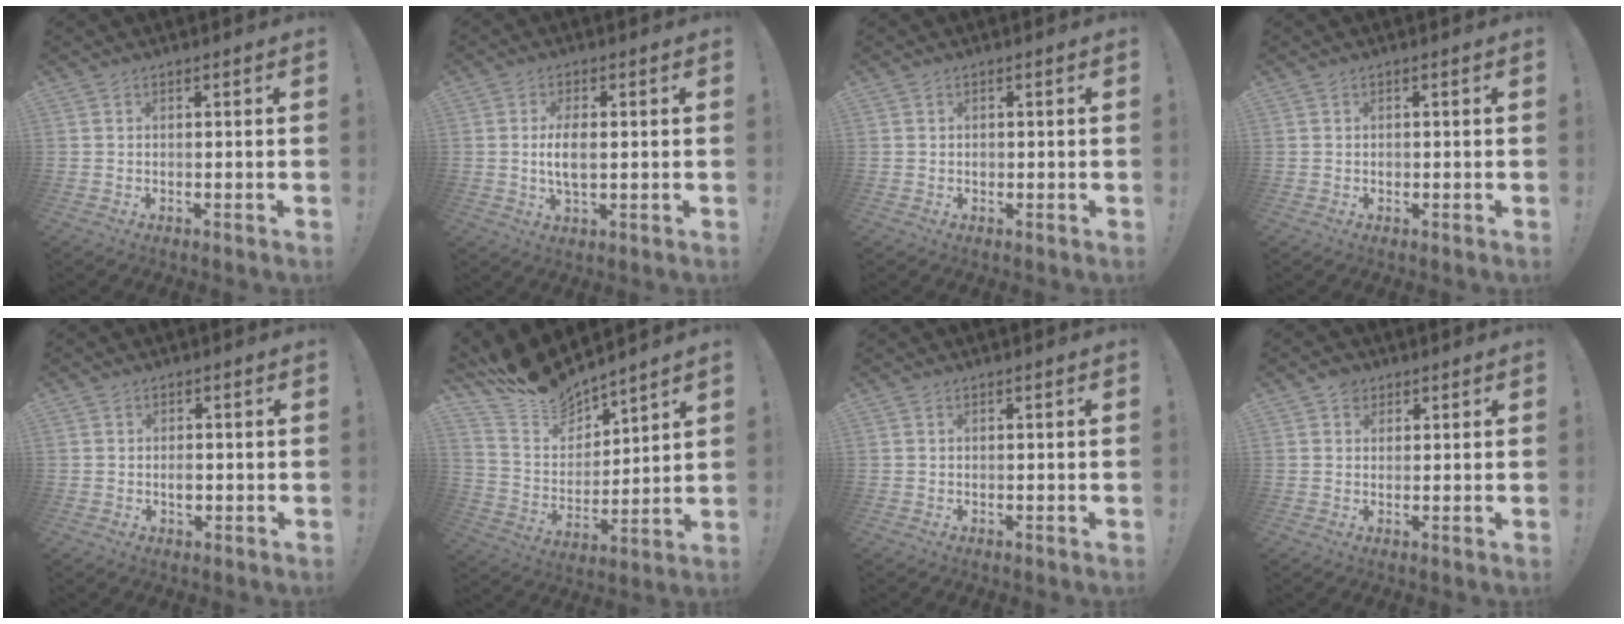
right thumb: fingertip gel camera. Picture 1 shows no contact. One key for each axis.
{"total": 6.2, "fx": -0.2, "fy": 2.8, "fz": 5.5, "tx": -0.107, "ty": -0.004, "tz": -0.010}
{"total": 0.7, "fx": -0.4, "fy": 0.6, "fz": 0.2, "tx": 0.001, "ty": 0.001, "tz": -0.009}
{"total": 0.7, "fx": -0.4, "fy": 0.6, "fz": 0.1, "tx": -0.005, "ty": 0.004, "tz": -0.007}
{"total": 4.3, "fx": 0.1, "fy": 4.0, "fz": 1.4, "tx": -0.011, "ty": -0.002, "tz": 0.003}
{"total": 12.7, "fx": 12.2, "fy": 3.3, "fz": 1.4, "tx": -0.062, "ty": -0.108, "tz": 0.224}
{"total": 0.0}
{"total": 3.3, "fx": 1.7, "fy": 2.7, "fz": 0.9, "tx": -0.009, "ty": -0.003, "tz": 0.030}